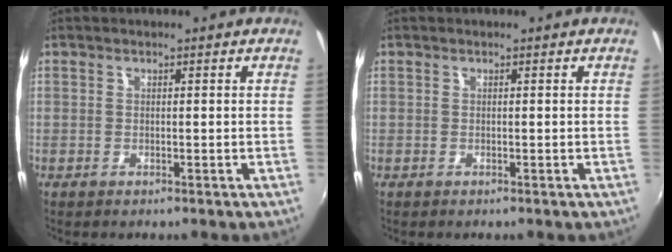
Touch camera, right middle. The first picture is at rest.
{"total": 0.0}